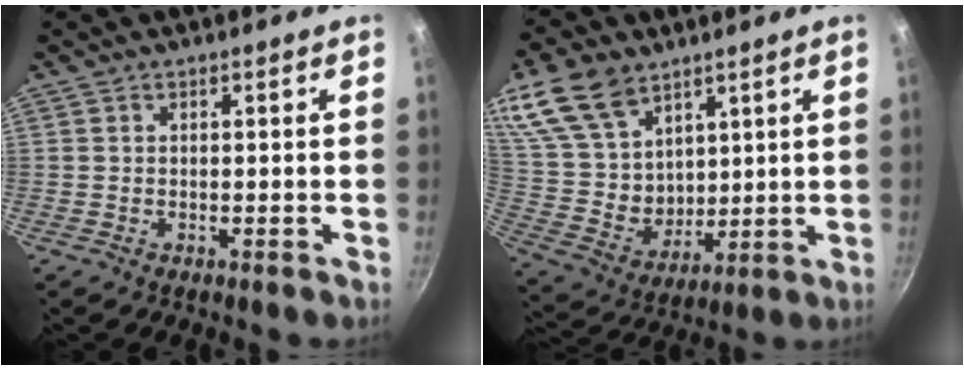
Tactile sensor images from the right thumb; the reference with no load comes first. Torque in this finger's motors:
{"motor_torque": [-0.65, 1.19, -0.06, 0.33, 0.11]}